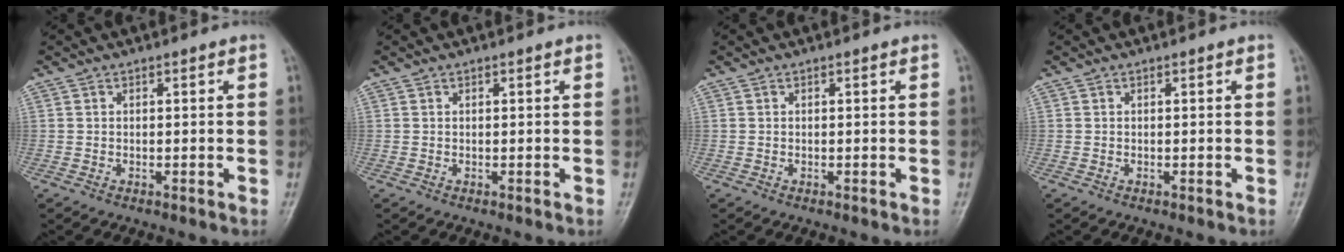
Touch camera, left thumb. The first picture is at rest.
{"total": 0.0}
{"total": 0.0}
{"total": 0.0}